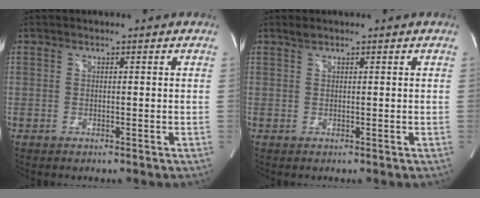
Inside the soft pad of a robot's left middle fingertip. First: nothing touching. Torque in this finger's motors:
{"motor_torque": [0.13, 0.00, -0.06, 0.00]}